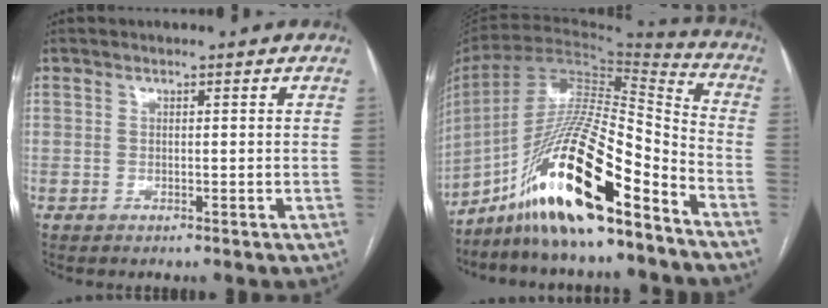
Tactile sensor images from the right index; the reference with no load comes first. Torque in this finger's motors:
{"motor_torque": [1.54, -0.60, 0.40, 0.07]}